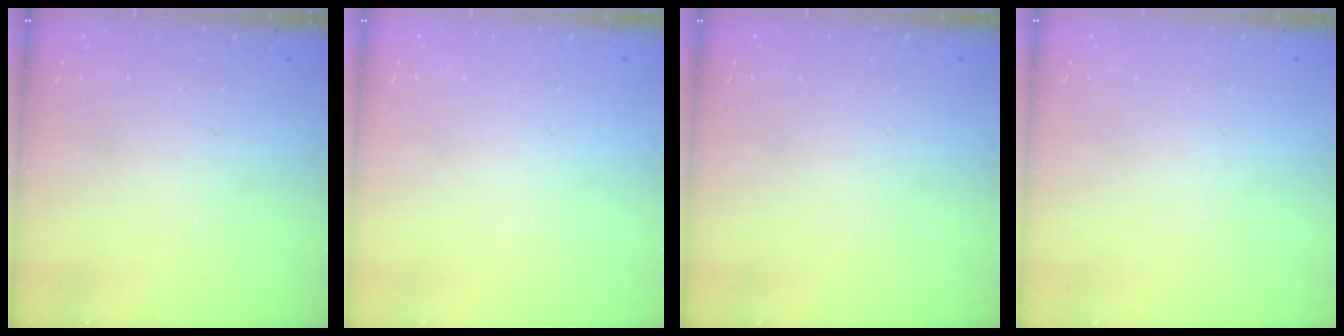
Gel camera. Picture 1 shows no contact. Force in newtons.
{"total": 0.0}
{"total": 0.0}
{"total": 0.0}